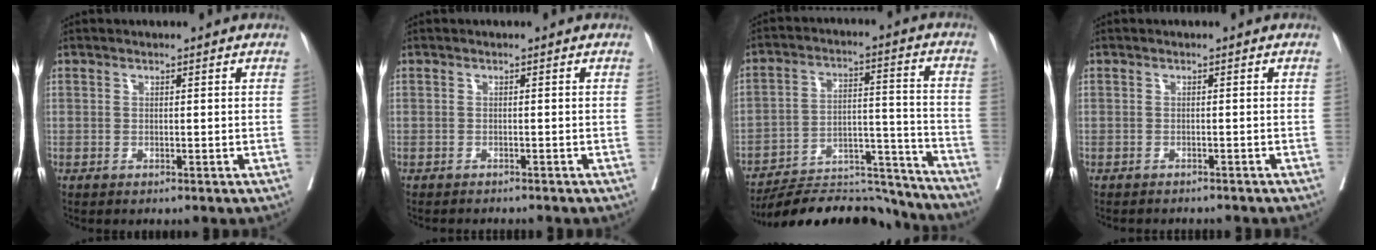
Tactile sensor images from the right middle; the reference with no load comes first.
{"total": 3.1, "force": [-2.9, 0.3, 1.2], "torque": [-0.013, -0.004, -0.034]}
{"total": 17.2, "force": [-16.7, 2.8, 2.7], "torque": [-0.045, 0.044, -0.245]}
{"total": 4.0, "force": [-3.7, 0.8, 1.3], "torque": [-0.014, -0.003, -0.041]}